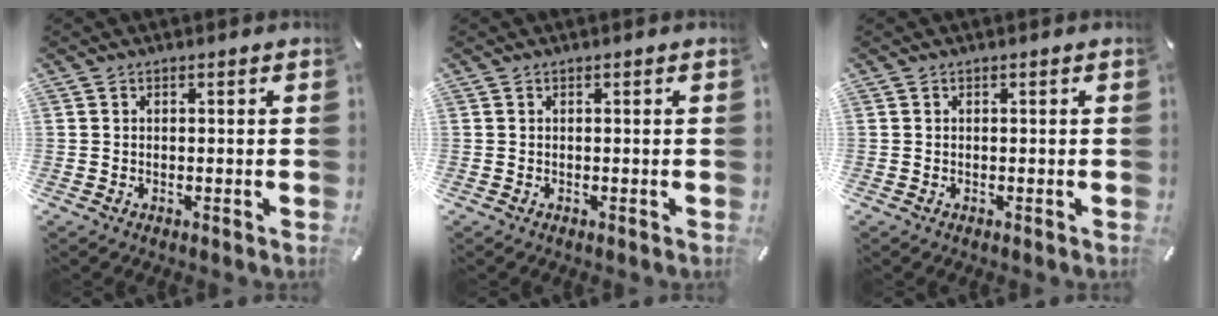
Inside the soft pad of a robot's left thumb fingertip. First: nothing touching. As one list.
[{"total": 0.0}, {"total": 0.0}]